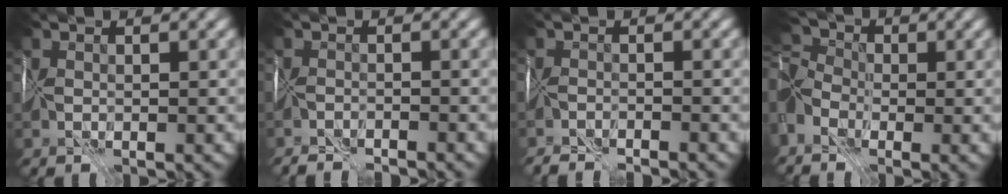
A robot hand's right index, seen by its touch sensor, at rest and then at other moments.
{"total": 4.5, "force": [-4.4, 0.5, 0.7], "torque": [-0.007, -0.008, -0.060]}
{"total": 4.9, "force": [-4.8, 0.7, 0.8], "torque": [-0.006, -0.011, -0.065]}
{"total": 6.6, "force": [-2.4, 4.1, 4.6], "torque": [-0.110, -0.007, -0.038]}